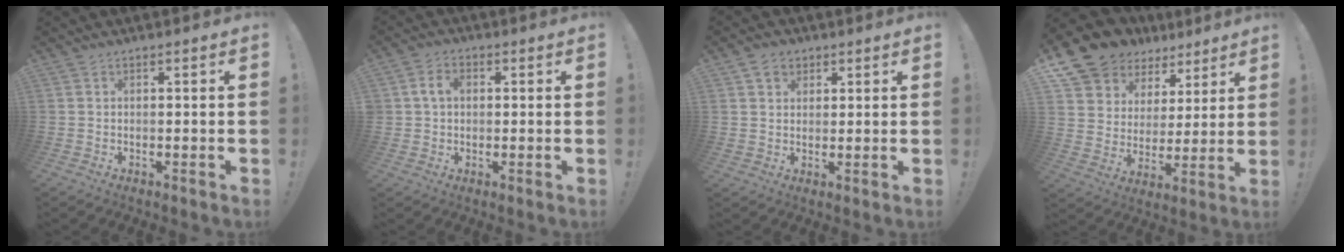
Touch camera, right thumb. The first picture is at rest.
{"total": 5.6, "force": [1.0, 4.2, 3.5], "torque": [-0.061, 0.012, 0.018]}
{"total": 5.4, "force": [2.9, 4.4, 1.2], "torque": [-0.019, -0.008, 0.056]}
{"total": 12.6, "force": [9.3, 8.0, 2.8], "torque": [-0.055, -0.075, 0.183]}